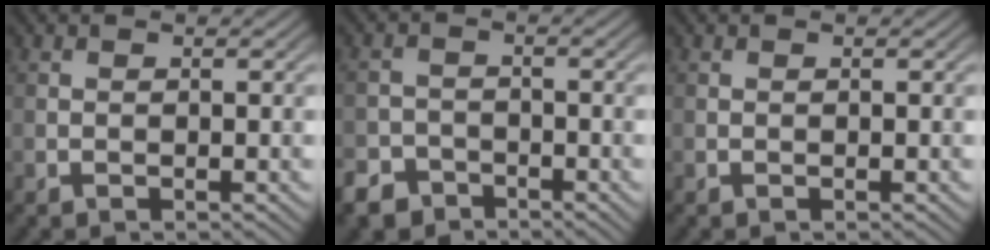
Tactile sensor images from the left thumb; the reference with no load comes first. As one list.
[{"total": 4.3, "force": [-3.4, 2.4, 0.9], "torque": [-0.015, -0.002, -0.064]}, {"total": 0.0}]